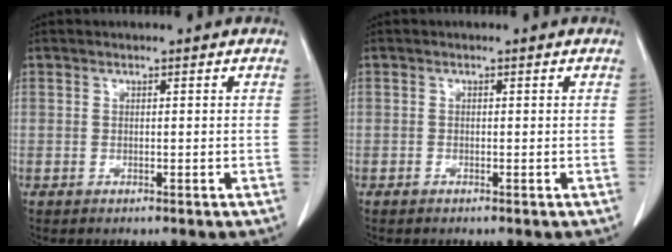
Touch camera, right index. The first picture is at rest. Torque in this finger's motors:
{"motor_torque": [0.11, -0.09, 0.01, 0.02]}